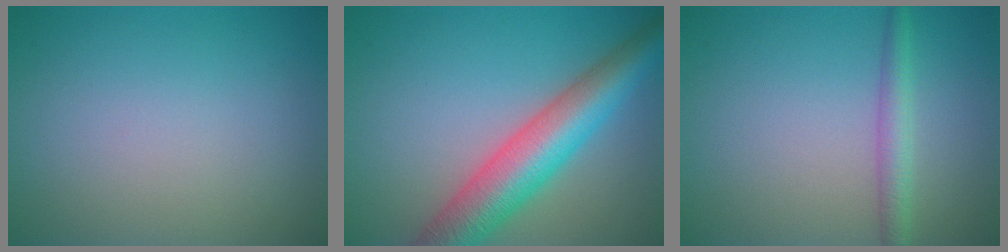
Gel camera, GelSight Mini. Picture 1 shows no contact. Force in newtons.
{"total": 8.1, "press": 8.1, "slide": 0.2}
{"total": 2.3, "press": 2.3, "slide": 0.1}